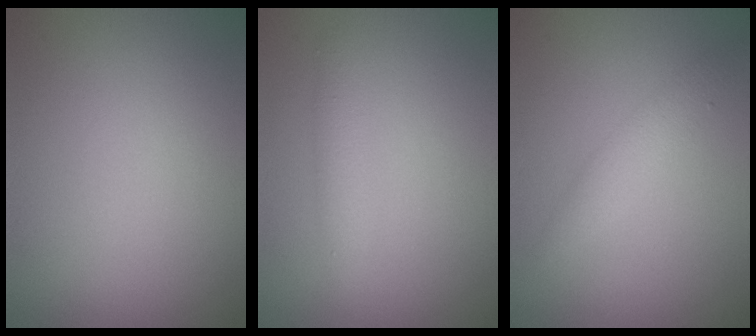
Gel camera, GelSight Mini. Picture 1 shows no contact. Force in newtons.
{"total": 1.5, "press": 1.4, "slide": 0.1}
{"total": 1.9, "press": 1.9, "slide": 0.0}